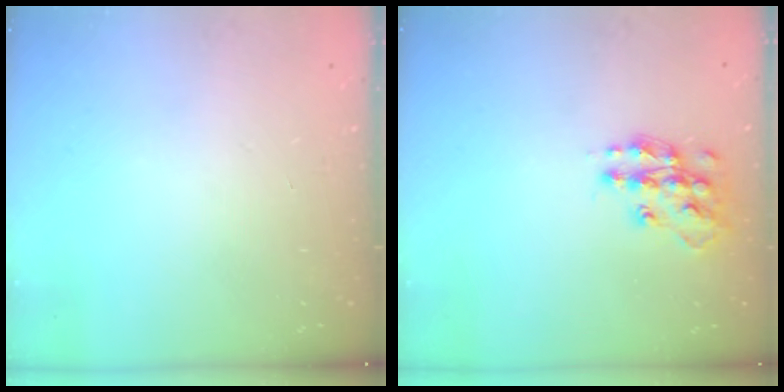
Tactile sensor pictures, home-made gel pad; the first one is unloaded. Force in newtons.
{"total": 13.2, "press": 13.1, "slide": 0.9}